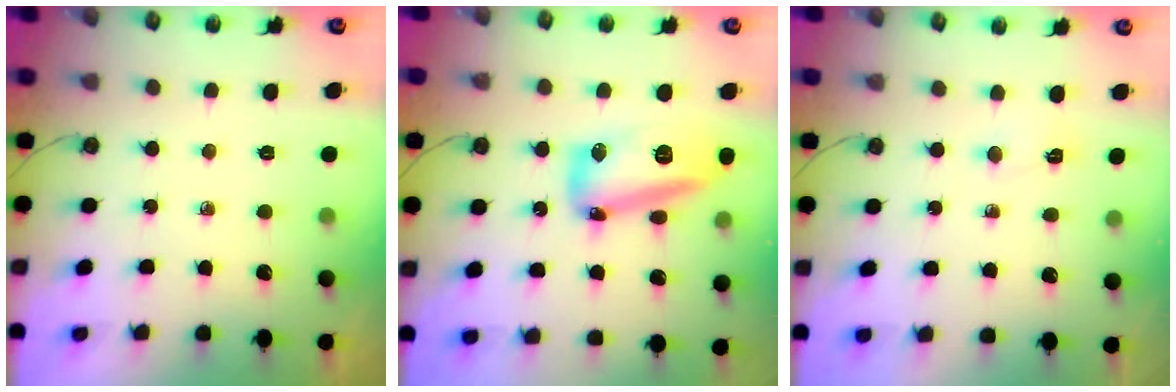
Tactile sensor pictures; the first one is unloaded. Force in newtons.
{"total": 28.9, "press": 21.0, "slide": 19.9}
{"total": 2.3, "press": 2.3, "slide": 0.5}